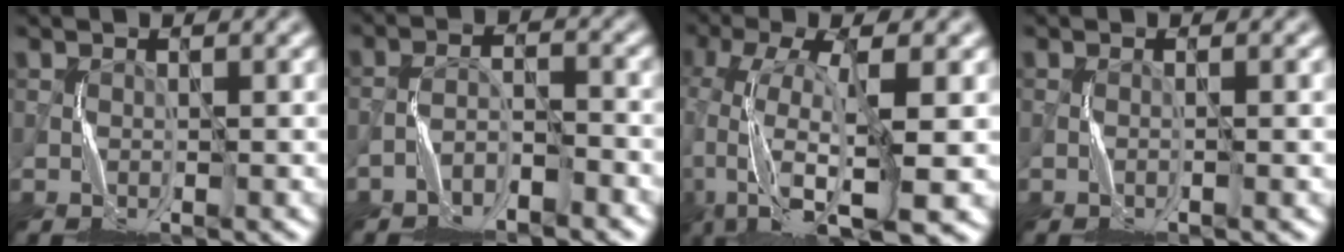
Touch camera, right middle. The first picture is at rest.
{"total": 2.5, "force": [-2.2, 0.6, 0.8], "torque": [-0.016, 0.013, -0.045]}
{"total": 9.9, "force": [-2.3, 3.7, 8.8], "torque": [-0.172, 0.001, -0.048]}
{"total": 0.0}